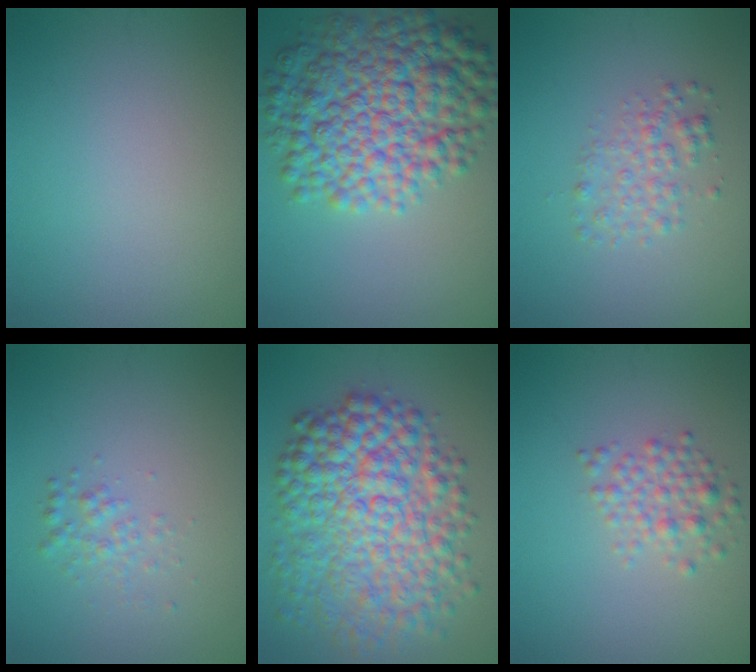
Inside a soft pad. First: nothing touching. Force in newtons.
{"total": 10.8, "press": 10.8, "slide": 0.1}
{"total": 2.3, "press": 2.3, "slide": 0.1}
{"total": 1.5, "press": 1.5, "slide": 0.1}
{"total": 10.6, "press": 10.6, "slide": 0.2}
{"total": 2.5, "press": 2.5, "slide": 0.1}